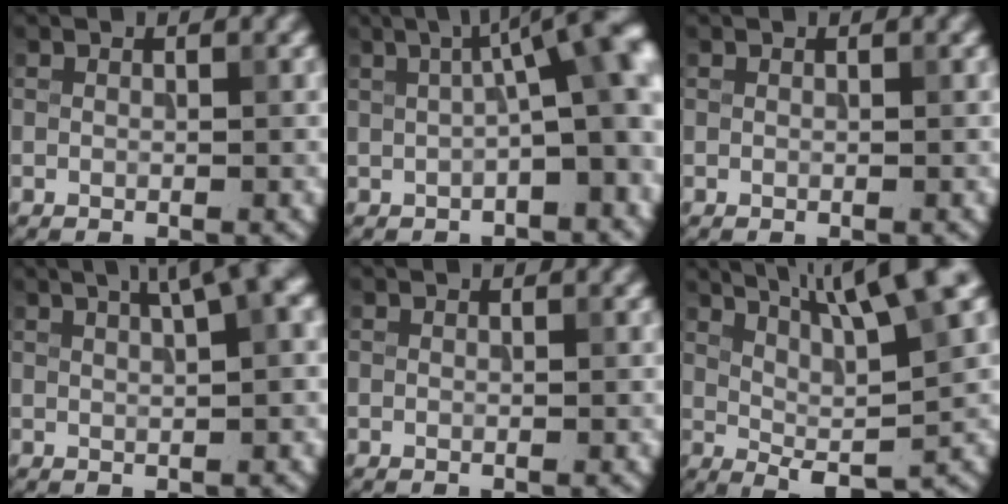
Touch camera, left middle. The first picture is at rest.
{"total": 9.3, "force": [1.2, 2.7, 8.8], "torque": [-0.111, 0.027, 0.012]}
{"total": 0.0}
{"total": 4.8, "force": [2.3, 0.9, 4.1], "torque": [-0.049, 0.019, 0.031]}
{"total": 0.0}
{"total": 9.5, "force": [5.0, 1.7, 7.9], "torque": [-0.106, 0.017, 0.079]}